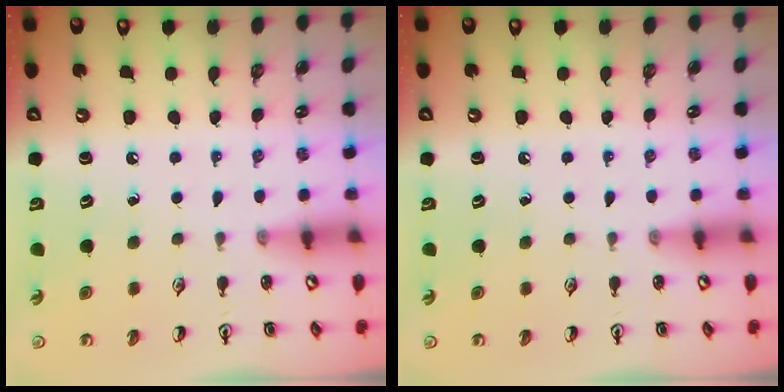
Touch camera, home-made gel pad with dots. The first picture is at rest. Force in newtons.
{"total": 0.0}